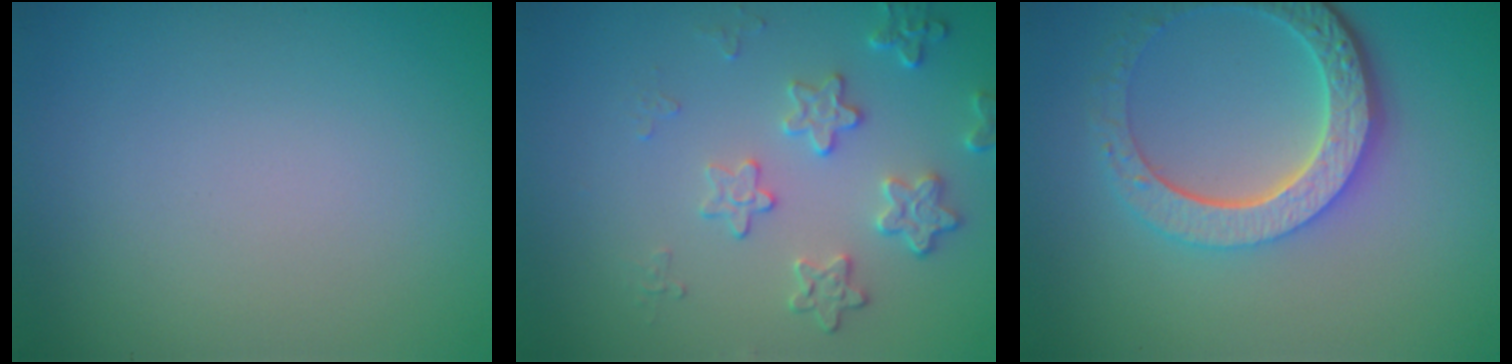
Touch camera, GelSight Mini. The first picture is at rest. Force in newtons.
{"total": 2.9, "press": 2.3, "slide": 1.8}
{"total": 6.0, "press": 4.5, "slide": 4.0}